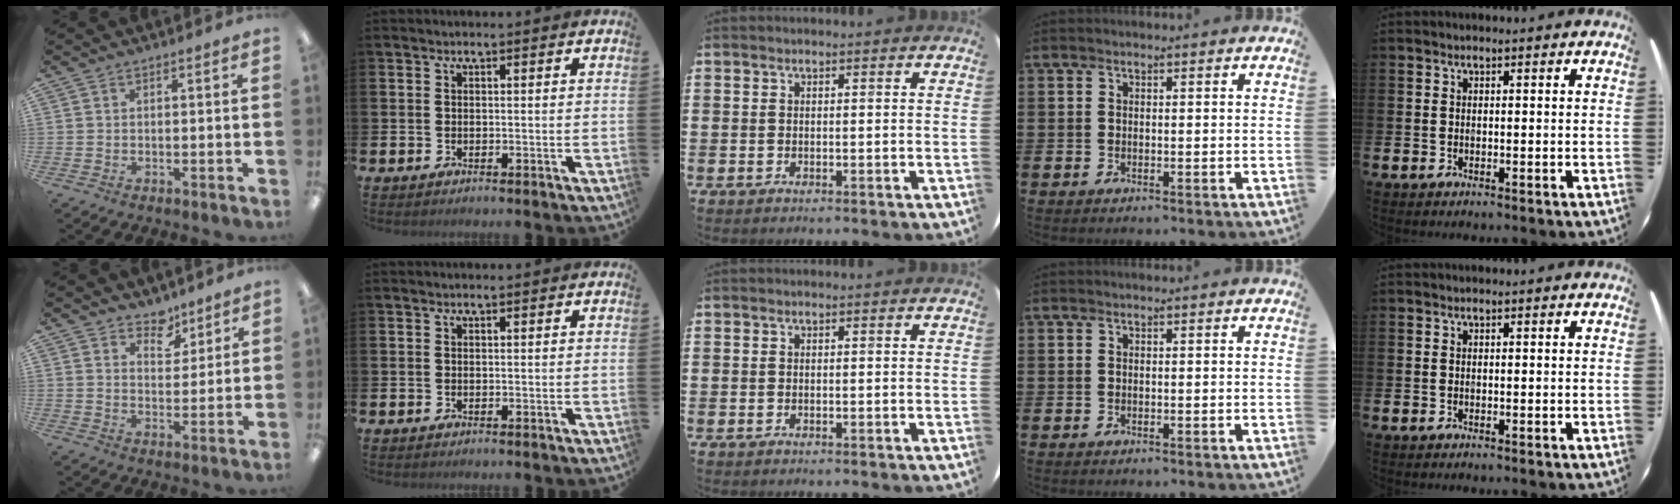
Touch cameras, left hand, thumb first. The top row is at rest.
{"thumb": {"total": 6.0, "force": [5.0, 3.1, 1.0], "torque": [-0.005, -0.032, 0.088]}}